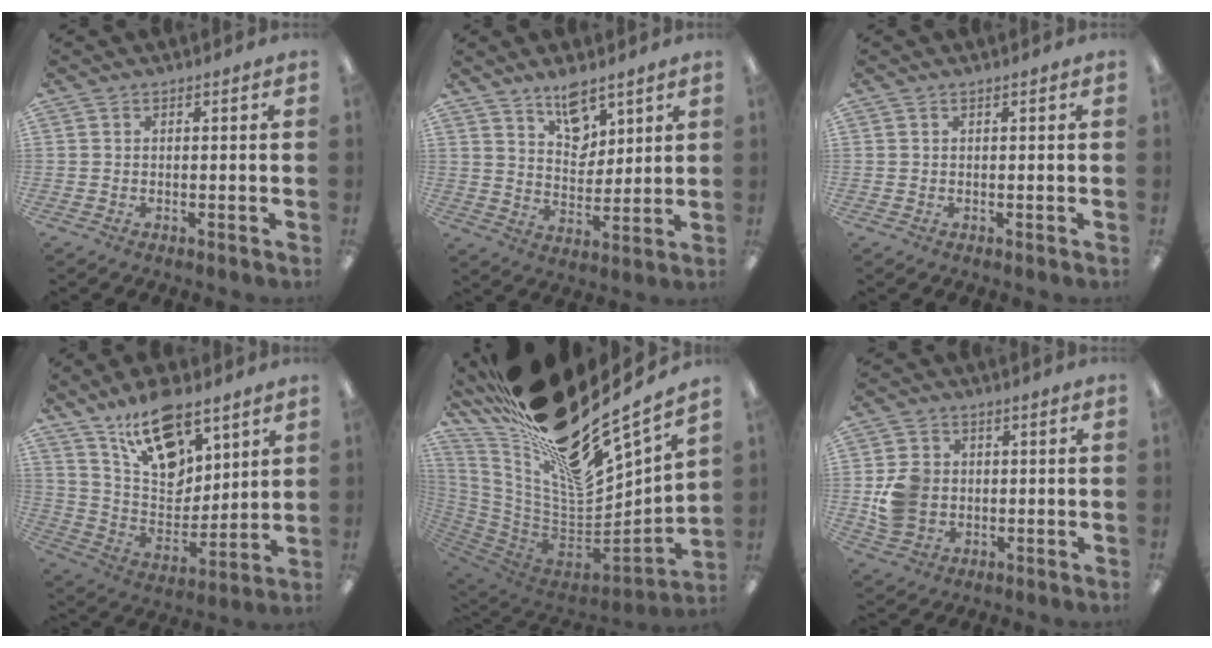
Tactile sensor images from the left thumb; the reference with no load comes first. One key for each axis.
{"total": 9.4, "fx": 7.0, "fy": 4.9, "fz": 3.9, "tx": -0.051, "ty": -0.041, "tz": 0.125}
{"total": 0.0}
{"total": 17.3, "fx": 11.6, "fy": 8.7, "fz": 9.5, "tx": -0.167, "ty": -0.059, "tz": 0.210}
{"total": 26.9, "fx": 18.4, "fy": 9.2, "fz": 17.4, "tx": -0.275, "ty": -0.148, "tz": 0.325}
{"total": 8.4, "fx": -0.3, "fy": 7.2, "fz": 4.3, "tx": -0.079, "ty": 0.015, "tz": 0.002}